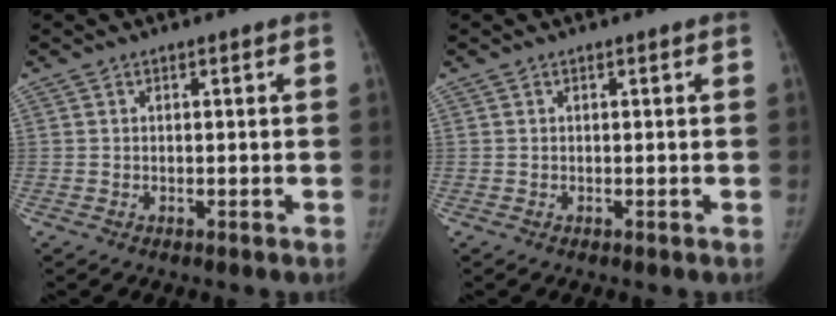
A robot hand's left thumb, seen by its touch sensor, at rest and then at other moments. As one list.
[{"total": 0.0}]